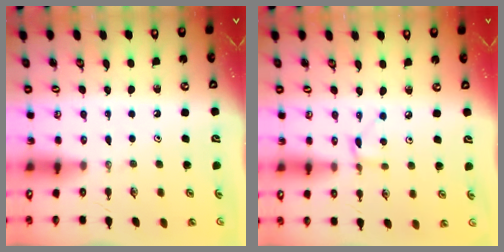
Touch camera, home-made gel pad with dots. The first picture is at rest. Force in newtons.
{"total": 3.0, "press": 3.0, "slide": 0.1}